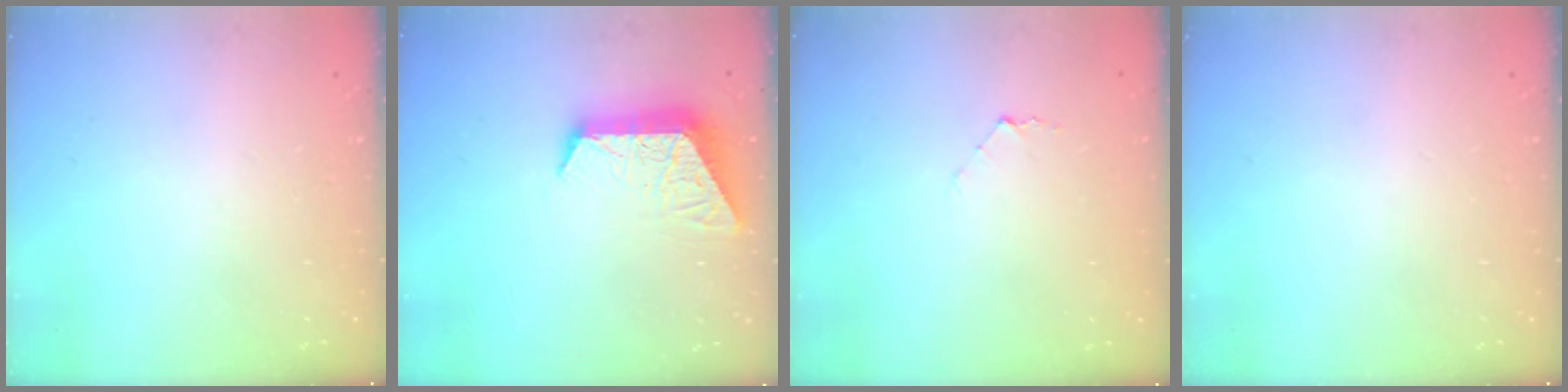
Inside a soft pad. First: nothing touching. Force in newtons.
{"total": 9.9, "press": 9.9, "slide": 0.9}
{"total": 3.9, "press": 3.8, "slide": 0.3}
{"total": 0.0}